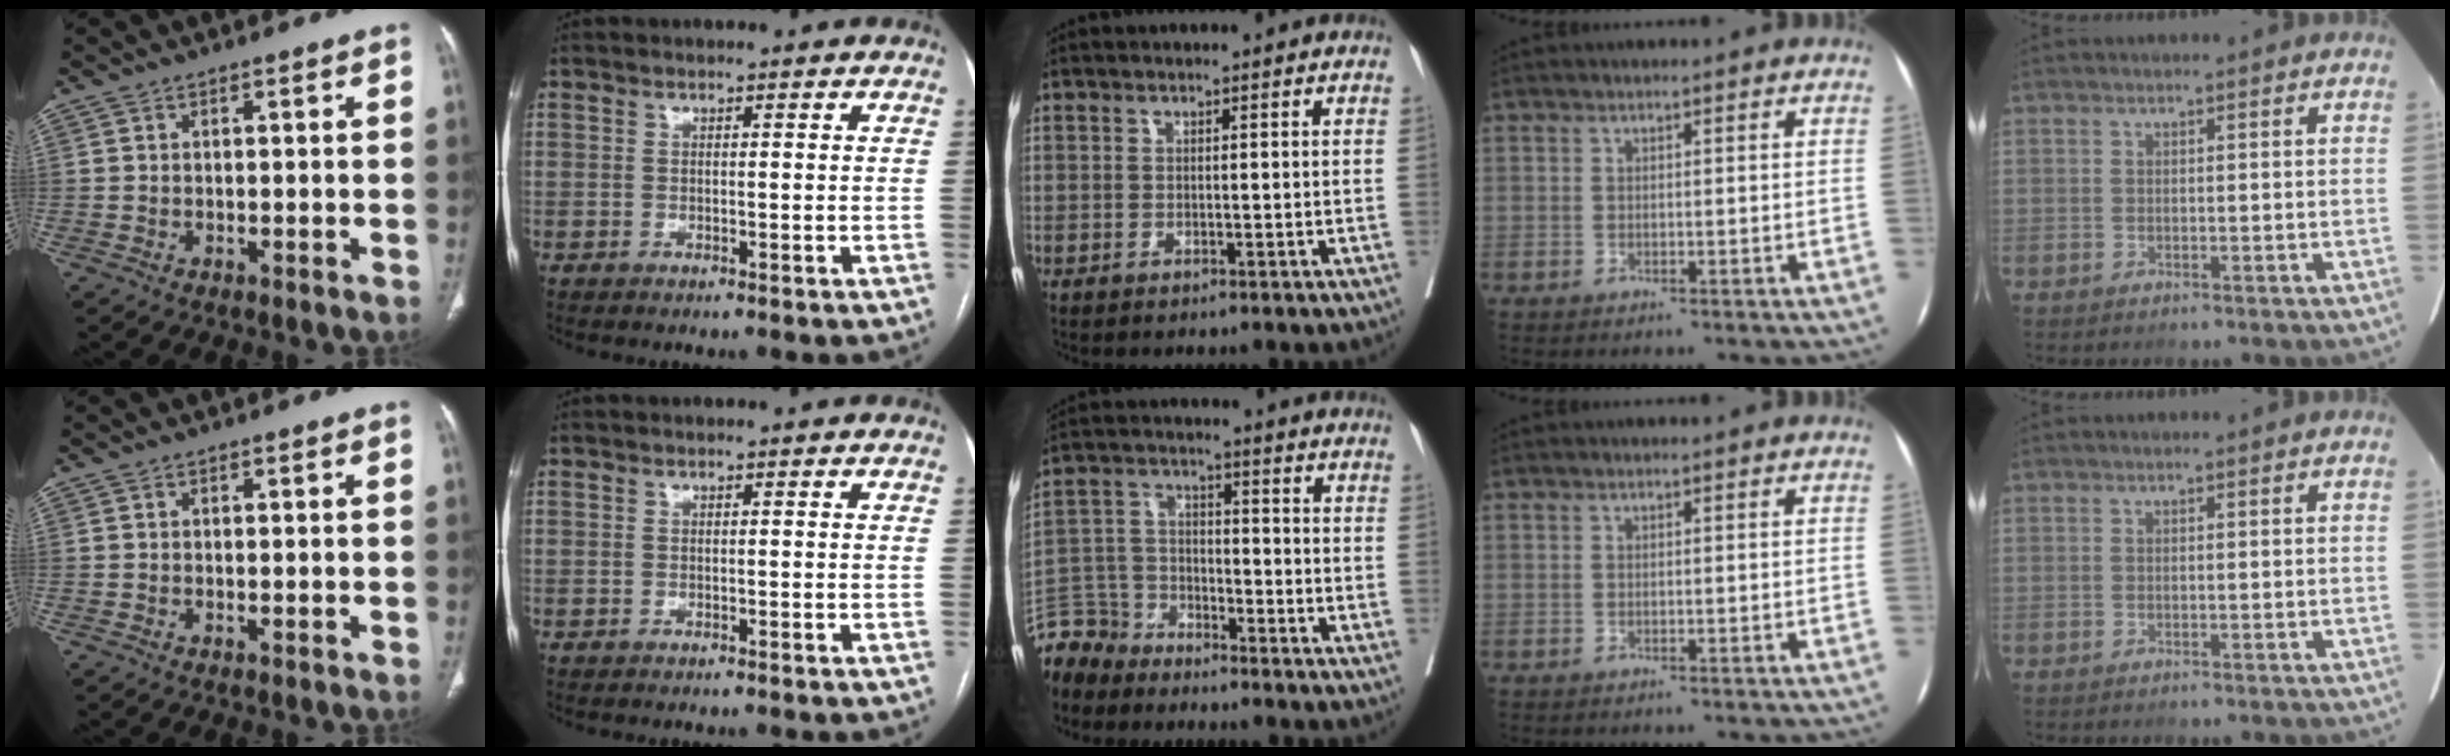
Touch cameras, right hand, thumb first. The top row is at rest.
{"middle": {"total": 6.7, "force": [-6.2, 2.3, -1.1], "torque": [0.019, 0.012, -0.129]}}